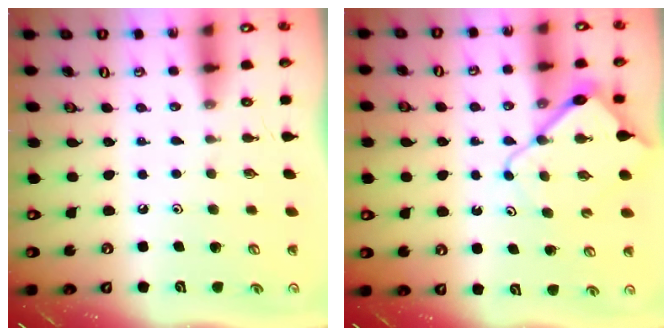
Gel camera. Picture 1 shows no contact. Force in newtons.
{"total": 9.9, "press": 9.8, "slide": 0.9}